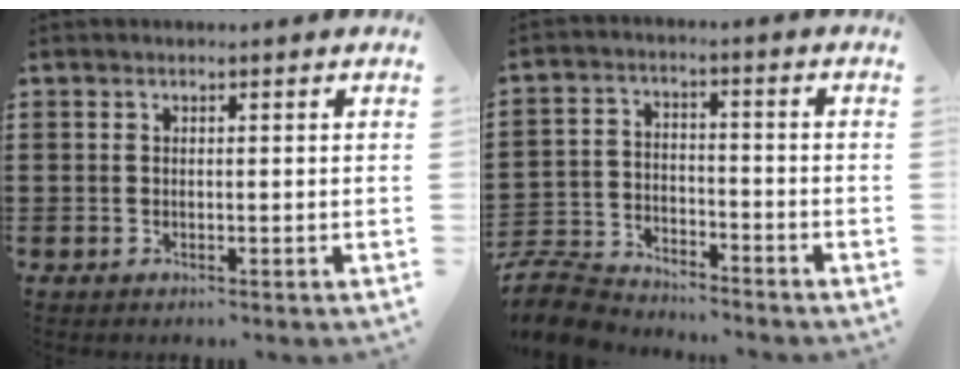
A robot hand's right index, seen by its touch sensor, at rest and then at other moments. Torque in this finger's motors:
{"motor_torque": [-2.14, 0.00, -1.05, -0.21]}